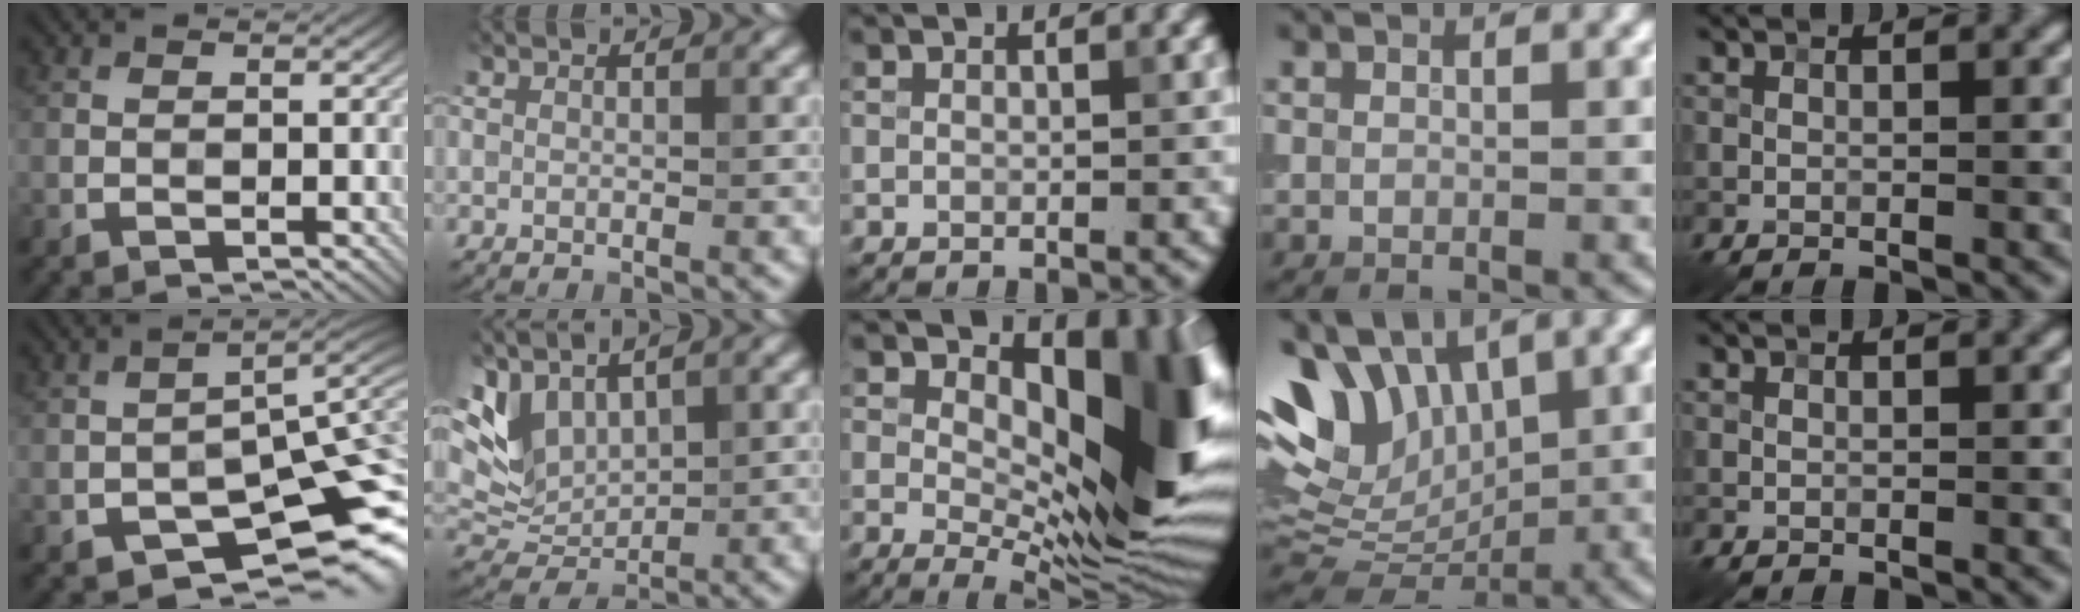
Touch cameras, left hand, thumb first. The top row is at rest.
{"thumb": {"total": 9.8, "force": [-5.3, 4.2, 7.0], "torque": [-0.098, -0.015, -0.087]}, "index": {"total": 4.3, "force": [2.4, 2.3, 2.7], "torque": [-0.065, -0.003, 0.052]}, "middle": {"total": 14.6, "force": [2.8, 7.1, 12.5], "torque": [-0.144, -0.005, 0.047]}, "ring": {"total": 9.7, "force": [4.4, 5.8, 6.5], "torque": [-0.128, 0.012, 0.077]}}